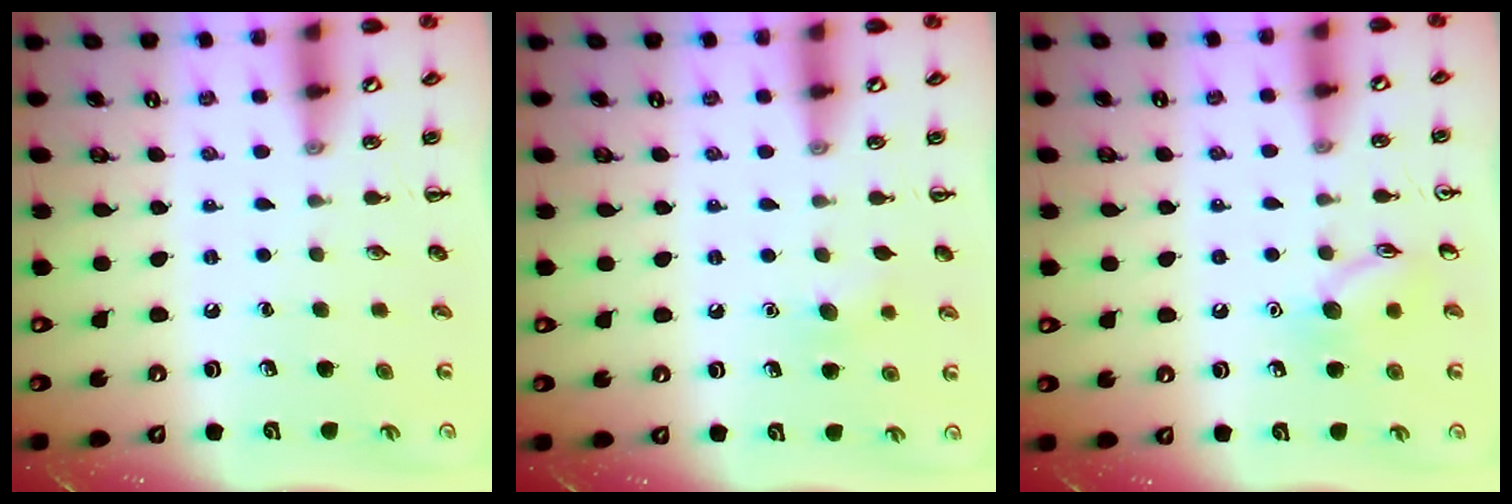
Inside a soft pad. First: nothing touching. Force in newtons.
{"total": 6.2, "press": 6.0, "slide": 1.5}
{"total": 9.2, "press": 9.2, "slide": 0.4}